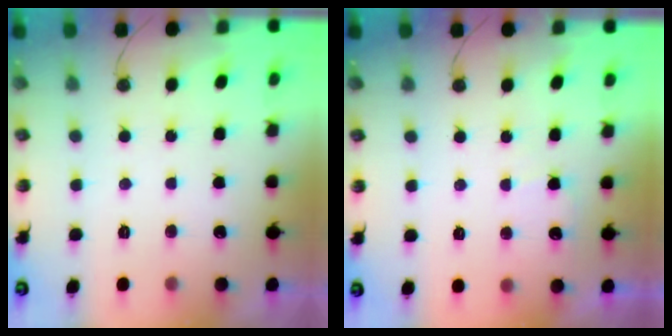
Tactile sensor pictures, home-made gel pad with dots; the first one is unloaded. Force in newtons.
{"total": 4.3, "press": 4.2, "slide": 0.5}